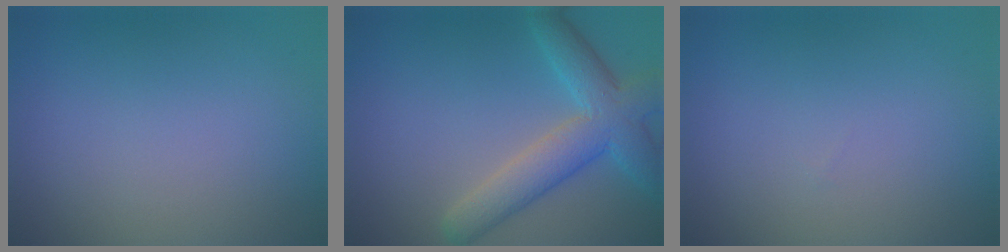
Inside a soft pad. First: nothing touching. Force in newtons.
{"total": 5.6, "press": 5.6, "slide": 0.4}
{"total": 0.0}